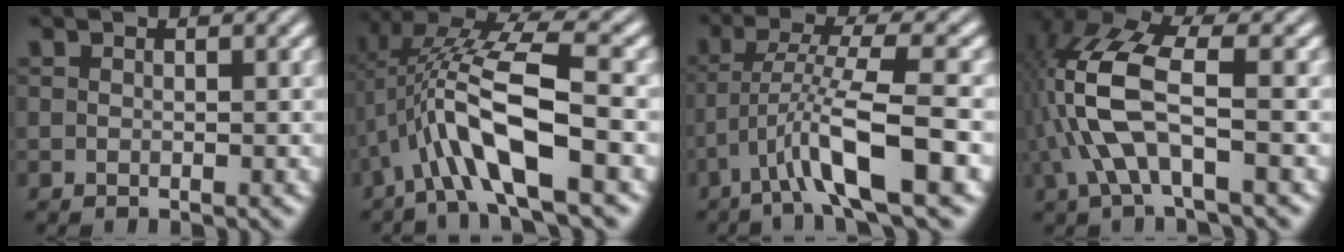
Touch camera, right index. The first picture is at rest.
{"total": 7.0, "force": [0.5, 2.1, 6.7], "torque": [-0.130, -0.006, 0.015]}
{"total": 5.2, "force": [-1.6, 0.5, 4.9], "torque": [-0.096, -0.014, -0.018]}
{"total": 6.8, "force": [0.5, 2.6, 6.3], "torque": [-0.154, -0.015, 0.019]}